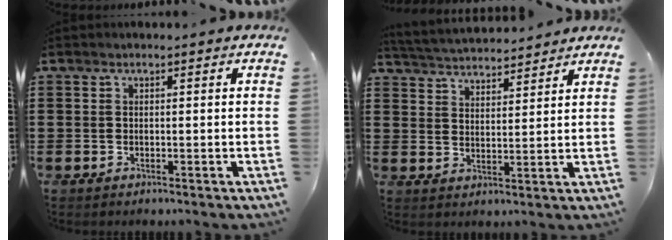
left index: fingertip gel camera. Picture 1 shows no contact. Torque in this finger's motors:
{"motor_torque": [0.19, 0.13, 0.53, 0.07]}